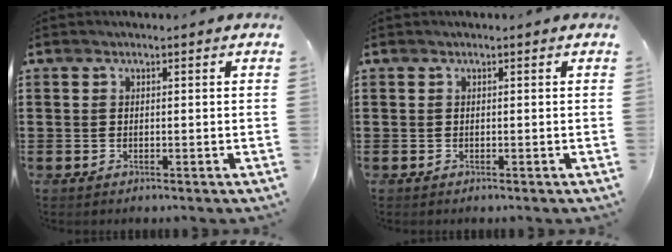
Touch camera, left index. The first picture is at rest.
{"total": 0.0}